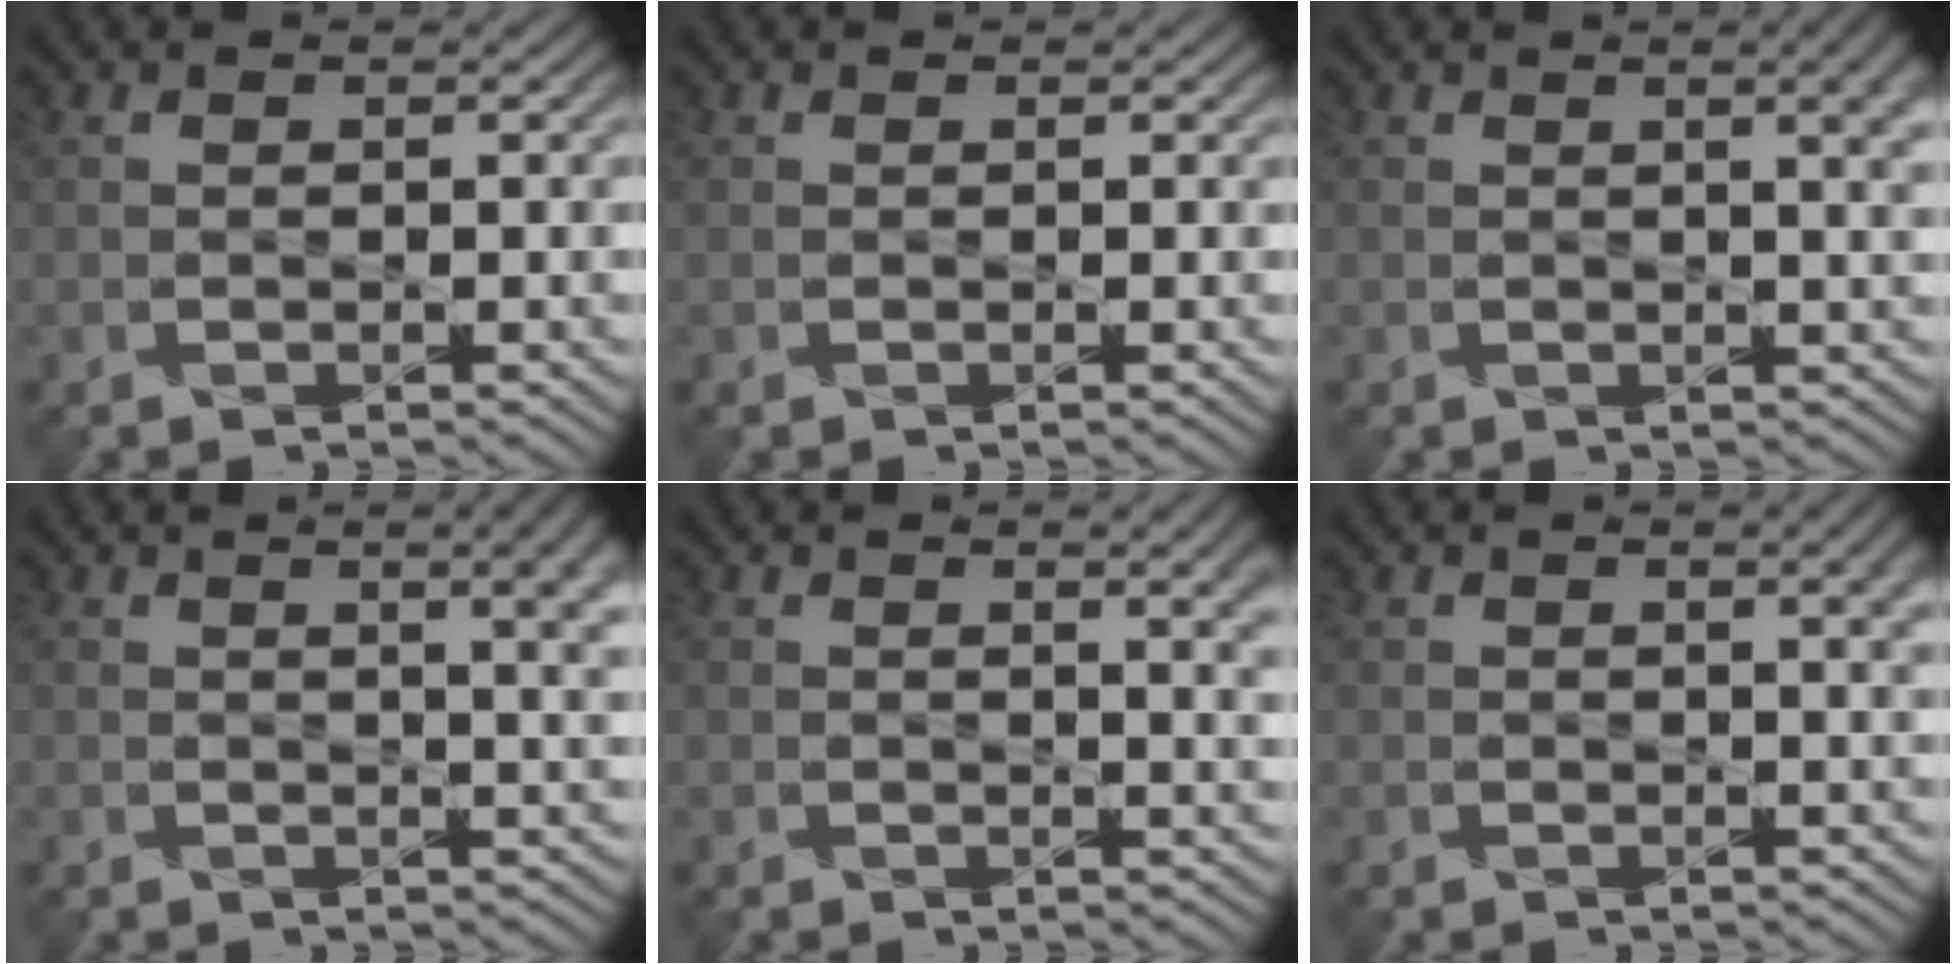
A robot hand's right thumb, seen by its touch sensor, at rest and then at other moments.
{"total": 0.0}
{"total": 4.2, "force": [1.4, 1.1, 3.7], "torque": [-0.046, 0.009, 0.015]}
{"total": 6.0, "force": [2.0, 1.9, 5.4], "torque": [-0.050, 0.016, 0.019]}
{"total": 3.9, "force": [1.2, 1.0, 3.5], "torque": [-0.046, 0.005, 0.019]}
{"total": 2.7, "force": [1.0, 0.6, 2.5], "torque": [-0.030, 0.003, 0.015]}